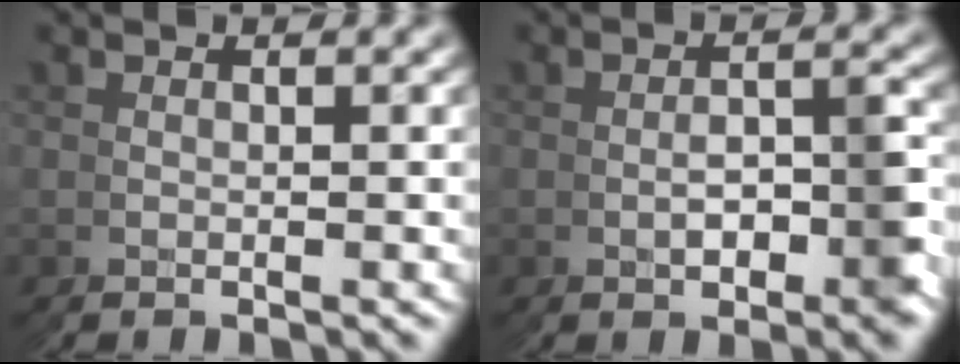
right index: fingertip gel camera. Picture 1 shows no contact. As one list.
[{"total": 4.1, "force": [-1.5, 1.7, 3.5], "torque": [-0.047, 0.003, -0.019]}]